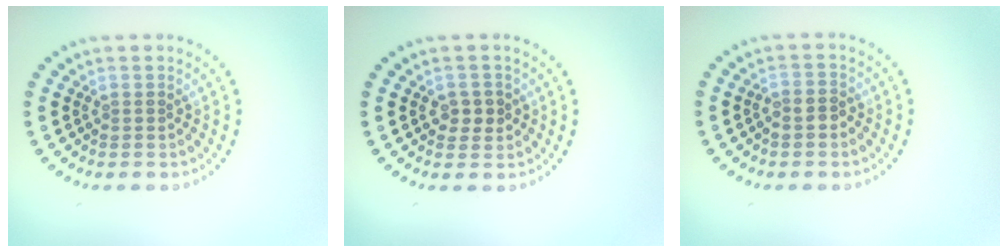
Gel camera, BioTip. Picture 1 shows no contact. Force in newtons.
{"total": 1.8, "press": 1.8, "slide": 0.3}
{"total": 1.2, "press": 1.0, "slide": 0.6}